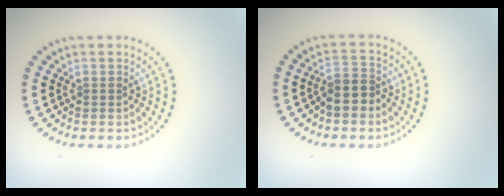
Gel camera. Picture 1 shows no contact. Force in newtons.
{"total": 2.6, "press": 2.3, "slide": 1.2}